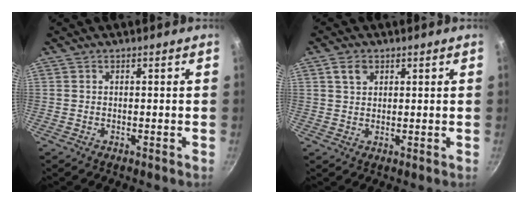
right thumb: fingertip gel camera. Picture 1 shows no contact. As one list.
[{"total": 3.2, "force": [1.6, 2.2, 1.7], "torque": [-0.021, -0.001, 0.028]}]